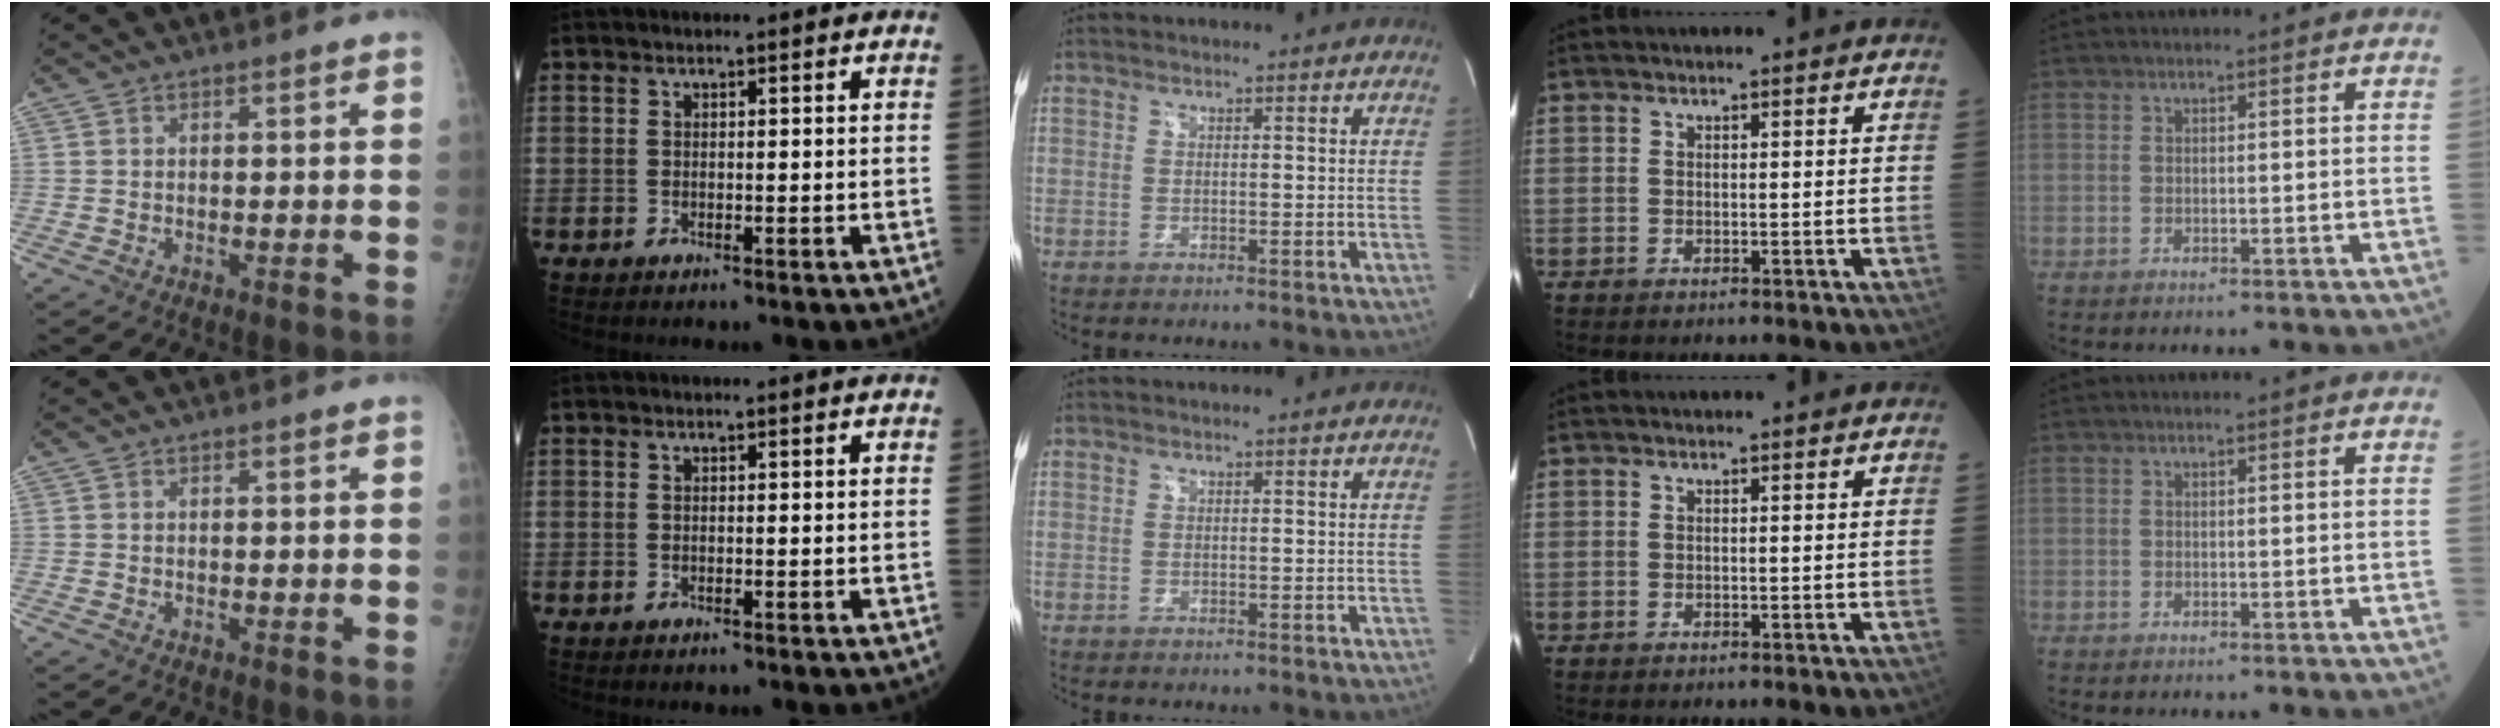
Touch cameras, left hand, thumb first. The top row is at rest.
{}